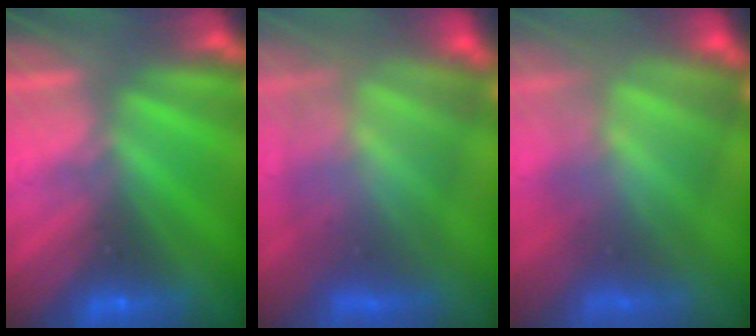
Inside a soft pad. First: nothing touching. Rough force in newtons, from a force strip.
{"total": 8.6}
{"total": 7.5}